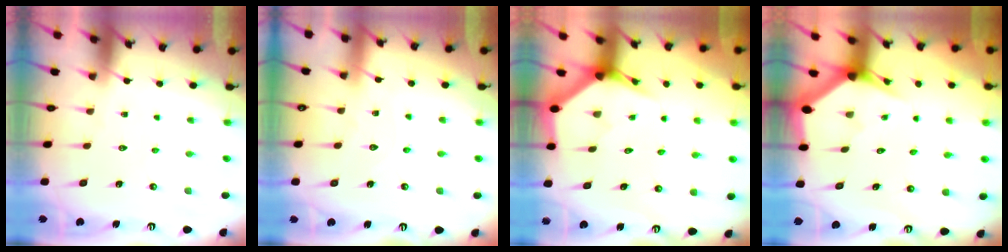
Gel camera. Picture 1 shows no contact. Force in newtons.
{"total": 5.7, "press": 5.7, "slide": 0.5}
{"total": 3.8, "press": 3.8, "slide": 0.2}
{"total": 2.7, "press": 2.7, "slide": 0.1}